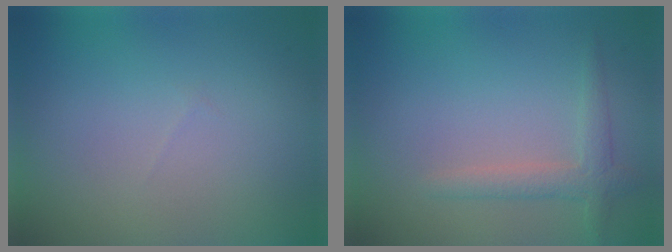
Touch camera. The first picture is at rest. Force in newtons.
{"total": 2.1, "press": 2.1, "slide": 0.1}